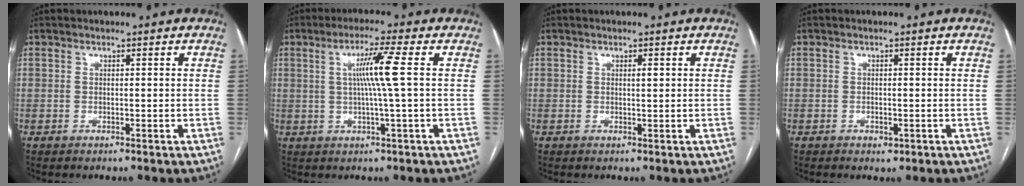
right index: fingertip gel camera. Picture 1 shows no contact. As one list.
[{"total": 6.5, "force": [1.0, -1.4, 6.3], "torque": [-0.113, 0.004, 0.021]}, {"total": 0.8, "force": [0.3, 0.2, 0.7], "torque": [-0.013, 0.000, 0.004]}, {"total": 1.0, "force": [-0.5, 0.6, 0.6], "torque": [-0.007, 0.000, -0.003]}]